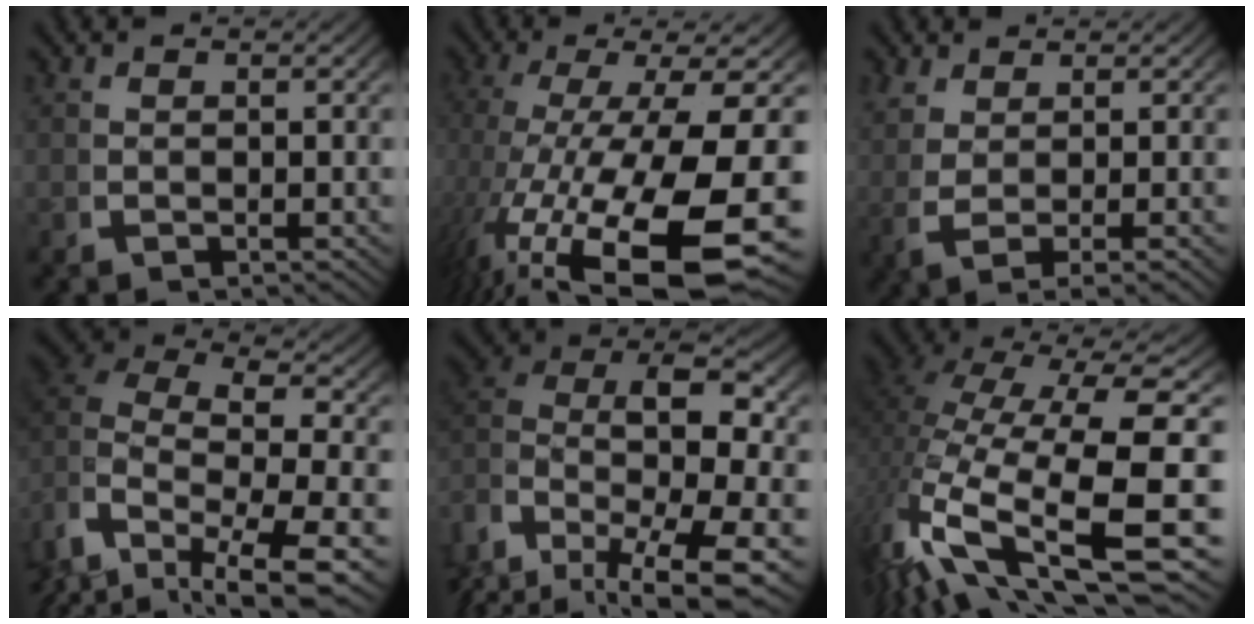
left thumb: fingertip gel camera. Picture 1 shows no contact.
{"total": 15.6, "force": [-2.8, 8.1, 13.1], "torque": [-0.281, -0.068, 0.008]}
{"total": 3.2, "force": [0.6, 0.6, 3.1], "torque": [-0.067, -0.008, 0.025]}
{"total": 12.1, "force": [-1.4, 8.4, 8.5], "torque": [-0.180, -0.047, -0.006]}
{"total": 15.6, "force": [-0.1, 11.1, 11.0], "torque": [-0.227, -0.054, 0.017]}
{"total": 16.3, "force": [-0.8, 9.3, 13.3], "torque": [-0.293, -0.065, 0.023]}